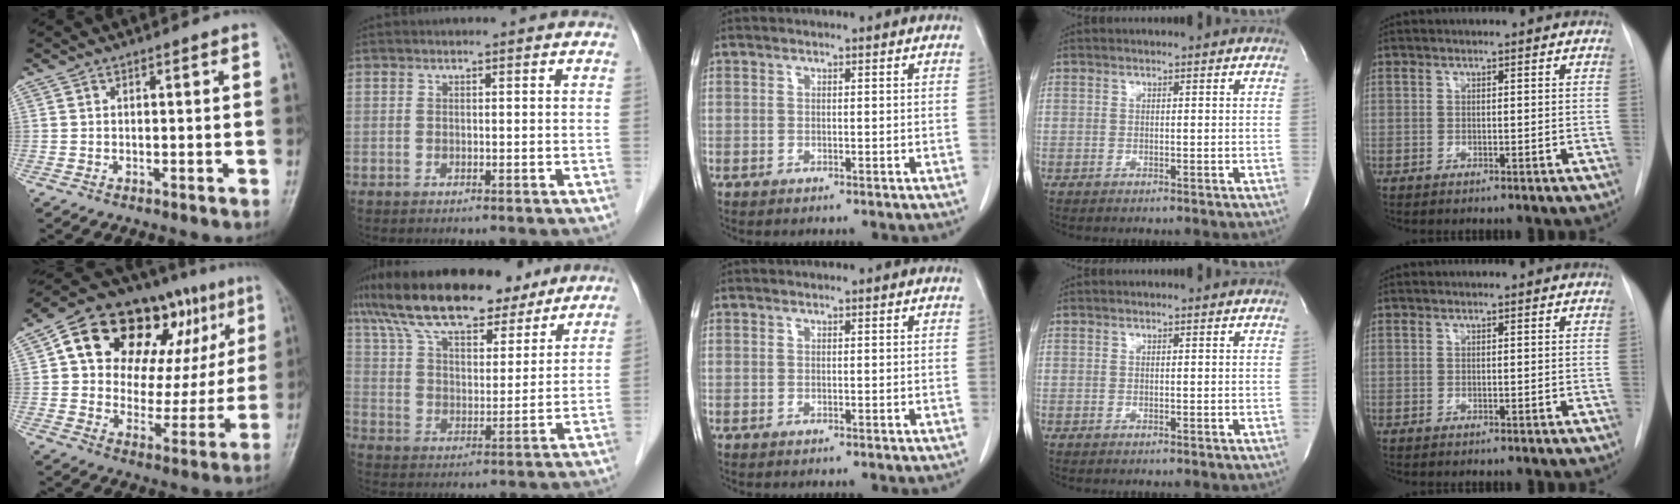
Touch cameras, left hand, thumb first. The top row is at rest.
{"thumb": {"total": 25.0, "force": [10.0, 14.8, 17.5], "torque": [-0.213, 0.022, 0.158]}, "index": {"total": 21.1, "force": [16.6, 7.2, 11.0], "torque": [-0.205, 0.054, 0.270]}}